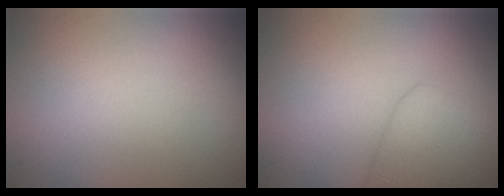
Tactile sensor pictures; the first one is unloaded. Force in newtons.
{"total": 3.7, "press": 3.7, "slide": 0.1}